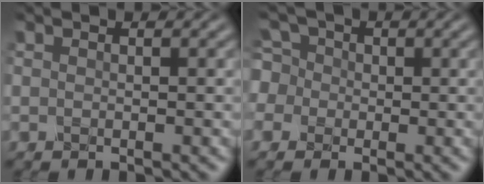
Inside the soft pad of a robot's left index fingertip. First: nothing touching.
{"total": 5.4, "force": [0.4, 5.0, 2.0], "torque": [-0.048, 0.037, -0.030]}